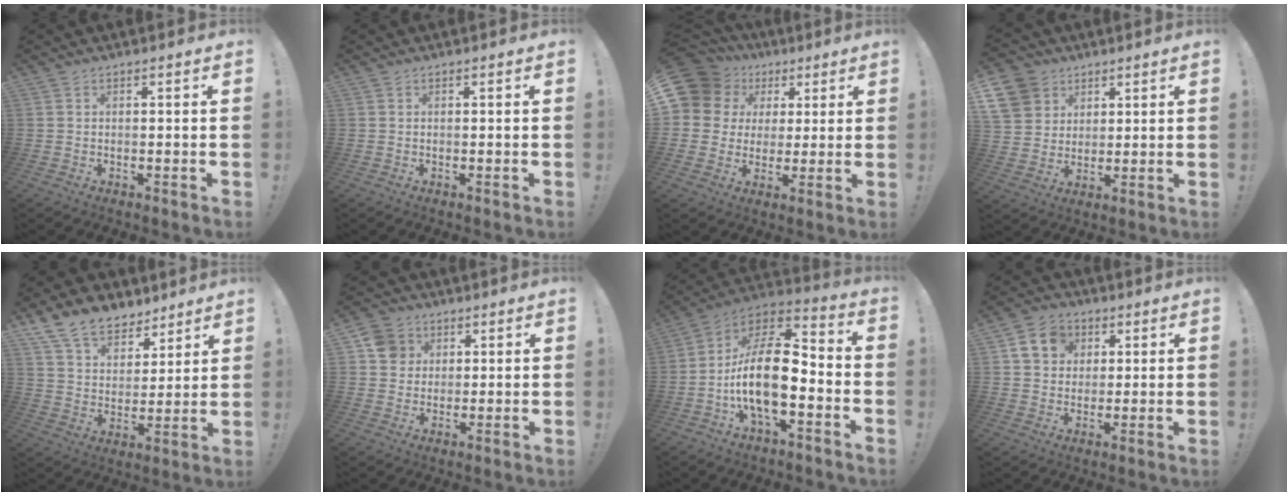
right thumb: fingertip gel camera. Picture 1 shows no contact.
{"total": 0.0}
{"total": 13.2, "force": [5.5, 10.8, 5.2], "torque": [-0.081, -0.028, 0.114]}
{"total": 11.6, "force": [5.5, 9.6, 3.5], "torque": [-0.058, -0.027, 0.111]}
{"total": 13.1, "force": [9.9, 7.5, 4.1], "torque": [-0.081, -0.070, 0.191]}
{"total": 7.6, "force": [2.7, 6.8, 2.1], "torque": [-0.027, -0.006, 0.057]}
{"total": 18.3, "force": [-4.6, 8.4, 15.6], "torque": [-0.288, 0.018, -0.073]}
{"total": 10.3, "force": [3.8, 8.6, 4.1], "torque": [-0.065, -0.004, 0.080]}